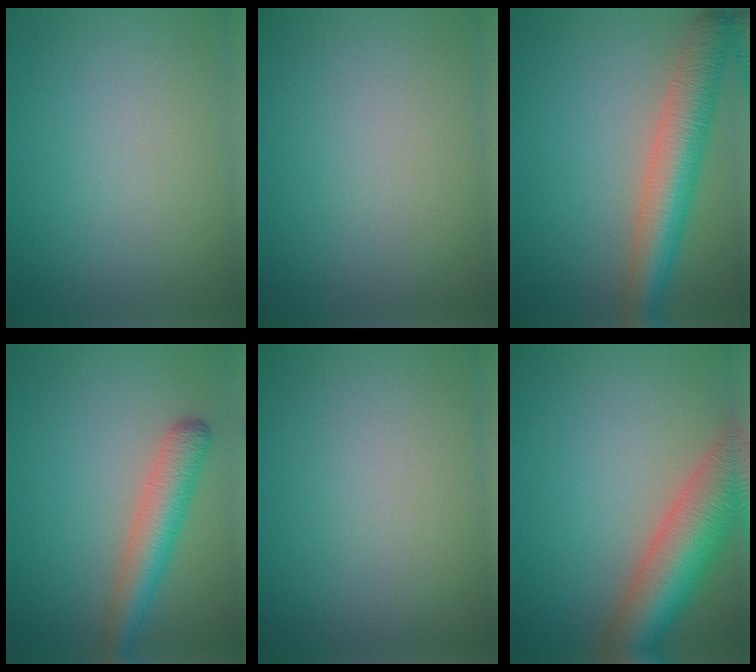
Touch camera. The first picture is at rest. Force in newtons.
{"total": 0.0}
{"total": 7.0, "press": 7.0, "slide": 0.3}
{"total": 4.6, "press": 4.6, "slide": 0.2}
{"total": 0.0}
{"total": 10.1, "press": 10.1, "slide": 0.7}